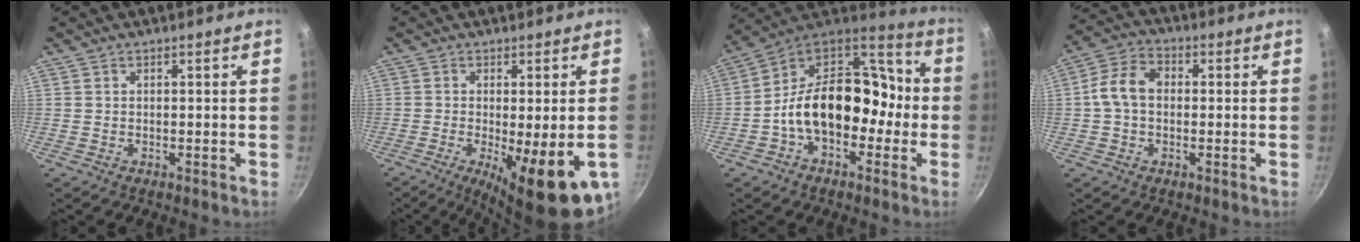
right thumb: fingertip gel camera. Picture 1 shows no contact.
{"total": 16.3, "force": [-6.2, 5.1, 14.2], "torque": [-0.170, -0.018, -0.076]}
{"total": 20.4, "force": [-2.9, 13.0, 15.5], "torque": [-0.213, 0.063, -0.052]}
{"total": 7.9, "force": [0.0, 5.7, 5.4], "torque": [-0.099, 0.027, -0.009]}